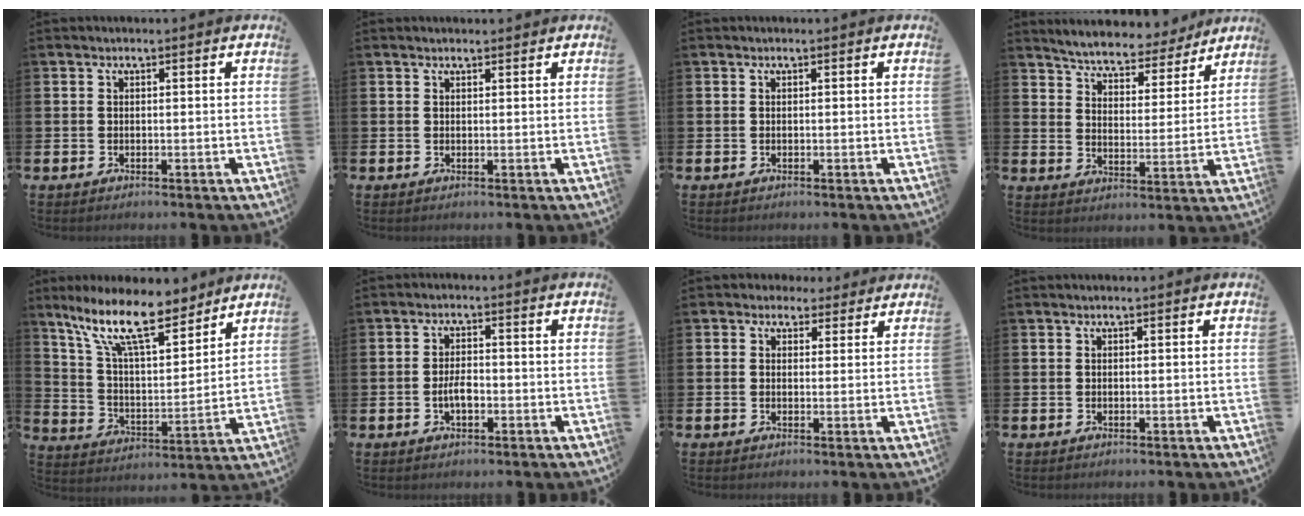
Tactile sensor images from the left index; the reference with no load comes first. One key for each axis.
{"total": 0.8, "fx": 0.8, "fy": 0.2, "fz": 0.2, "tx": 0.009, "ty": -0.004, "tz": 0.011}
{"total": 0.0}
{"total": 6.1, "fx": 6.0, "fy": 1.0, "fz": 0.8, "tx": -0.037, "ty": -0.047, "tz": 0.100}
{"total": 13.5, "fx": 10.4, "fy": 4.0, "fz": 7.7, "tx": -0.161, "ty": -0.053, "tz": 0.179}
{"total": 3.0, "fx": -0.7, "fy": 1.4, "fz": 2.5, "tx": -0.035, "ty": -0.001, "tz": -0.017}
{"total": 2.7, "fx": 2.1, "fy": 1.6, "fz": -0.1, "tx": 0.005, "ty": -0.004, "tz": 0.035}
{"total": 0.0}